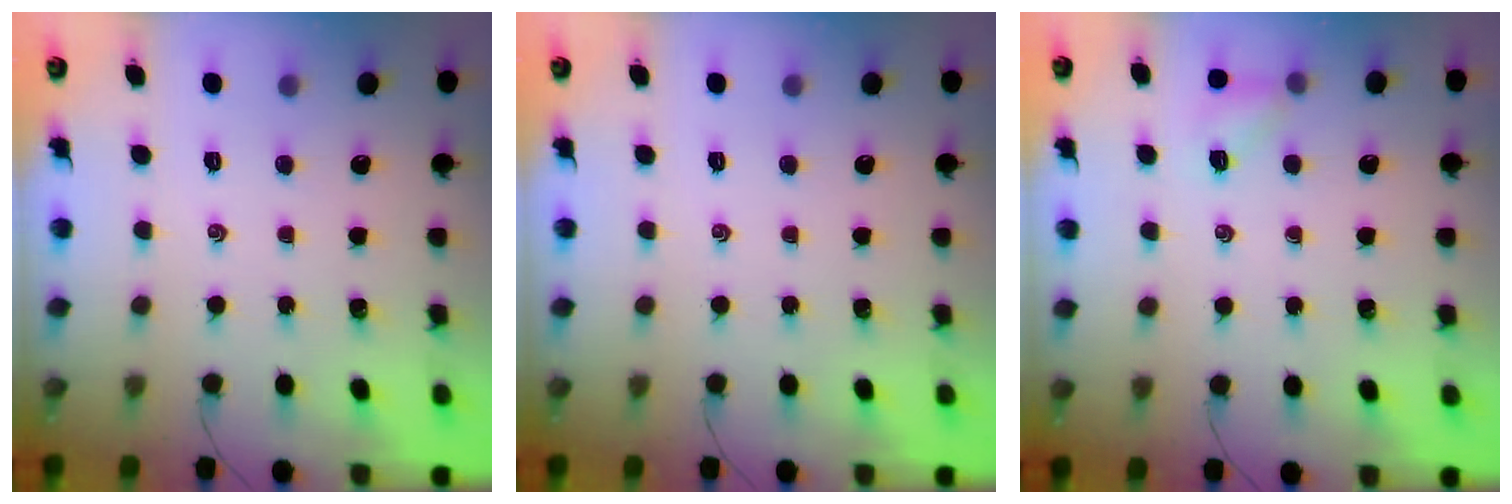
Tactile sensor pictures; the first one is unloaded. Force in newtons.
{"total": 0.0}
{"total": 5.8, "press": 5.7, "slide": 1.3}